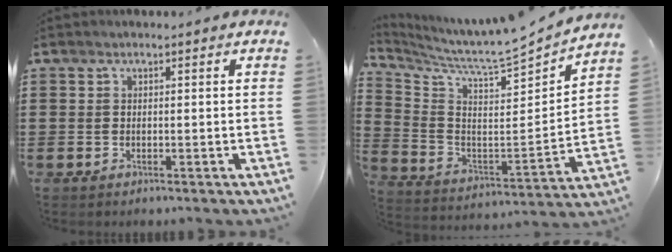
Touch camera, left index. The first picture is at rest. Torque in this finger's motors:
{"motor_torque": [2.14, 0.00, 0.53, 0.06]}